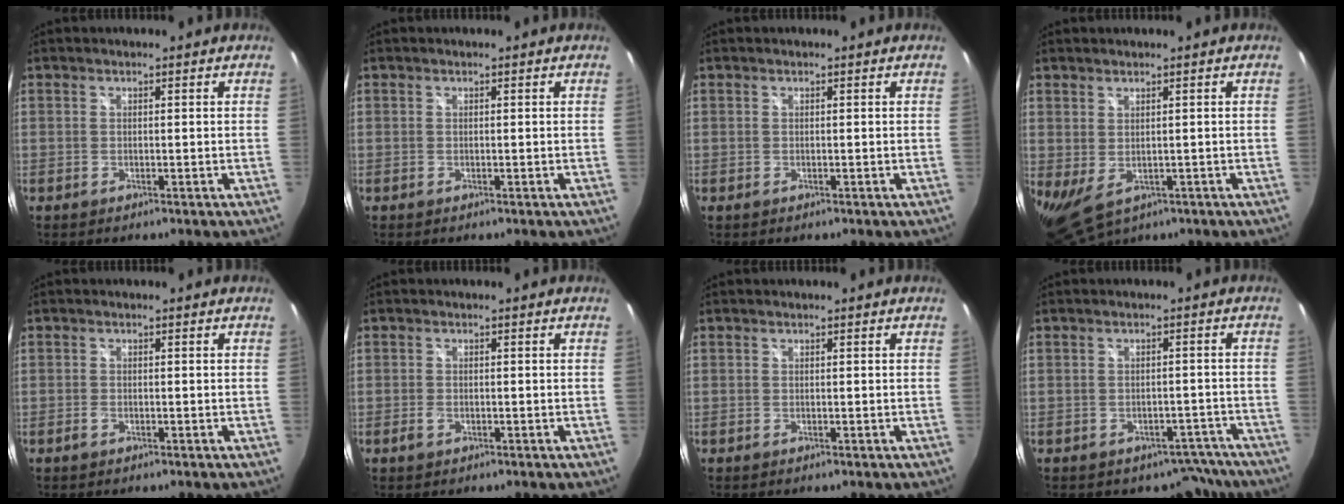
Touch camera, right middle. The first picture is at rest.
{"total": 0.0}
{"total": 0.0}
{"total": 4.8, "force": [-0.6, 2.3, 4.2], "torque": [-0.072, -0.021, -0.001]}
{"total": 1.1, "force": [-0.6, 0.6, 0.6], "torque": [-0.013, -0.001, -0.012]}
{"total": 1.6, "force": [-0.7, 1.0, 0.9], "torque": [-0.020, -0.001, -0.014]}
{"total": 0.0}
{"total": 5.2, "force": [-4.3, 2.9, 0.8], "torque": [0.001, 0.029, -0.039]}